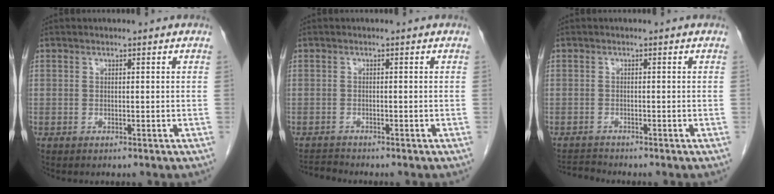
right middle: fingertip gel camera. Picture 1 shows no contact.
{"total": 1.6, "force": [-1.5, -0.4, -0.4], "torque": [0.005, -0.013, -0.026]}
{"total": 1.9, "force": [-1.8, -0.5, -0.4], "torque": [0.005, -0.015, -0.031]}